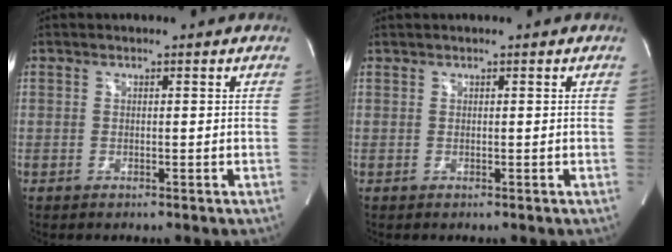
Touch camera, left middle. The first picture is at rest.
{"total": 0.0}